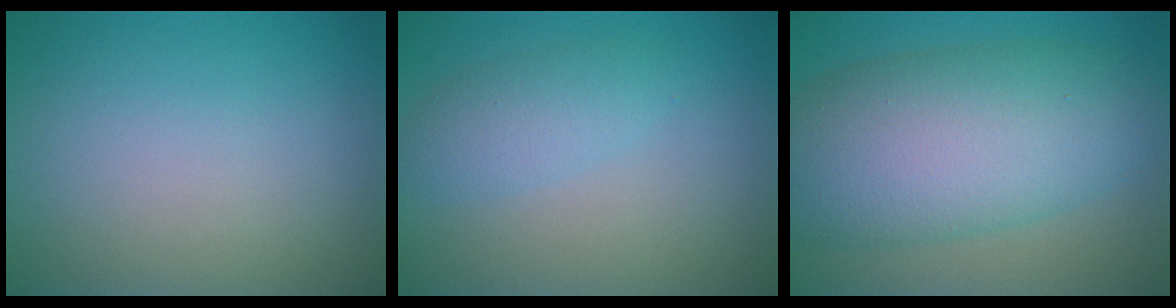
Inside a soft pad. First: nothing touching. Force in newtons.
{"total": 2.4, "press": 2.4, "slide": 0.1}
{"total": 11.0, "press": 11.0, "slide": 0.0}